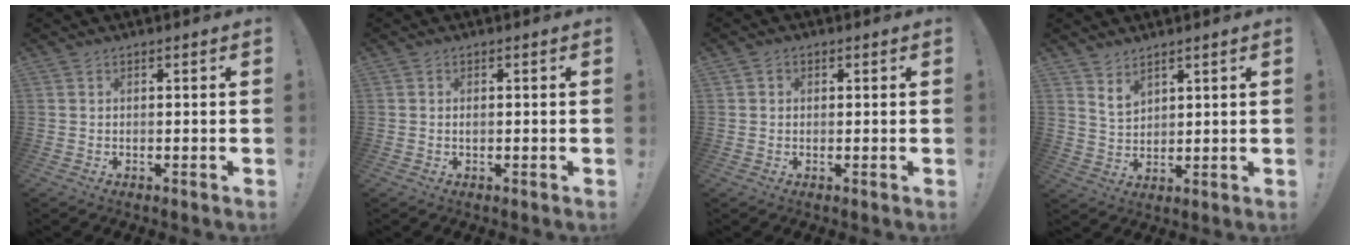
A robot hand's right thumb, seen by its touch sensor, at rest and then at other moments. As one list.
[{"total": 0.5, "force": [0.0, 0.4, 0.4], "torque": [-0.008, 0.002, -0.001]}, {"total": 1.3, "force": [0.1, 1.2, 0.4], "torque": [-0.004, 0.003, 0.001]}, {"total": 5.6, "force": [4.5, 2.8, 1.8], "torque": [-0.027, -0.029, 0.084]}]